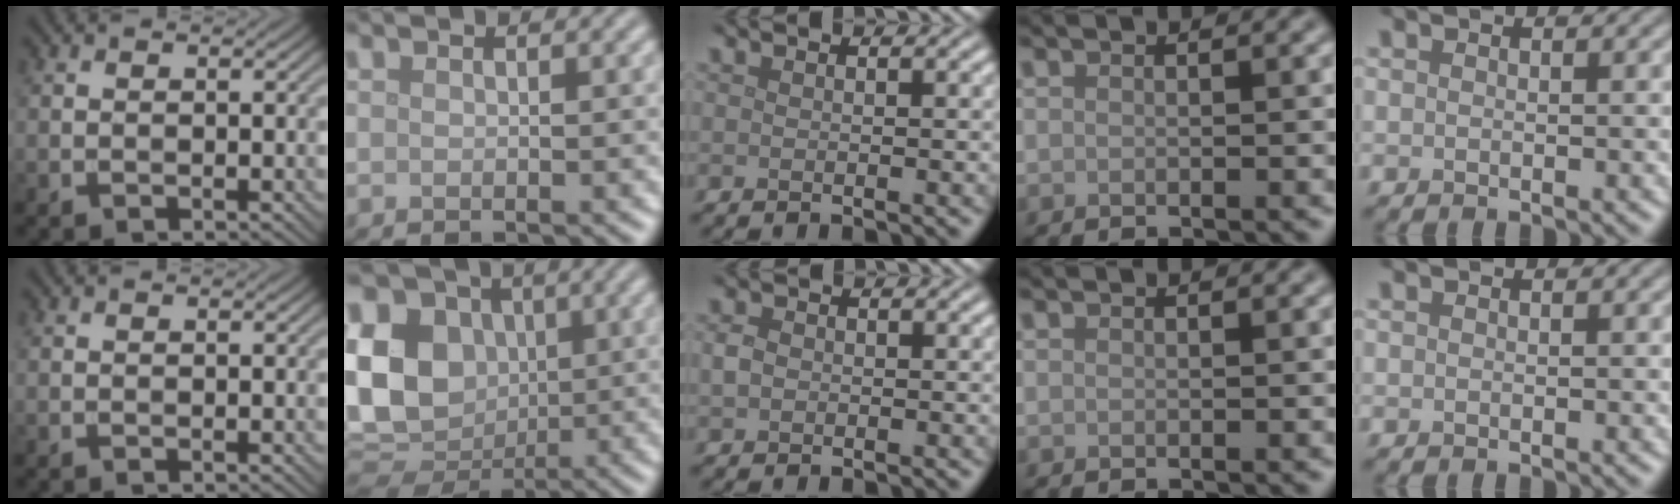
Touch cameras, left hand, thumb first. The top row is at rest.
{"index": {"total": 14.6, "force": [1.6, 11.7, 8.5], "torque": [-0.182, 0.005, 0.014]}, "middle": {"total": 1.2, "force": [-0.1, 1.0, 0.6], "torque": [-0.013, 0.000, -0.007]}}